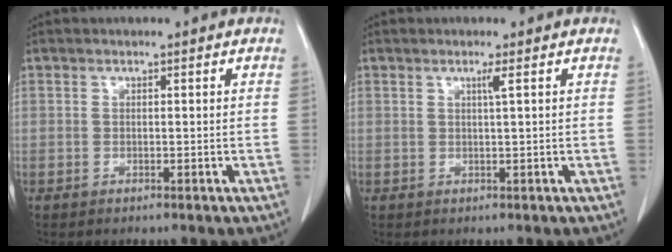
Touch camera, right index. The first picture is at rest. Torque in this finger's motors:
{"motor_torque": [0.20, 0.07, 0.01, 0.02]}